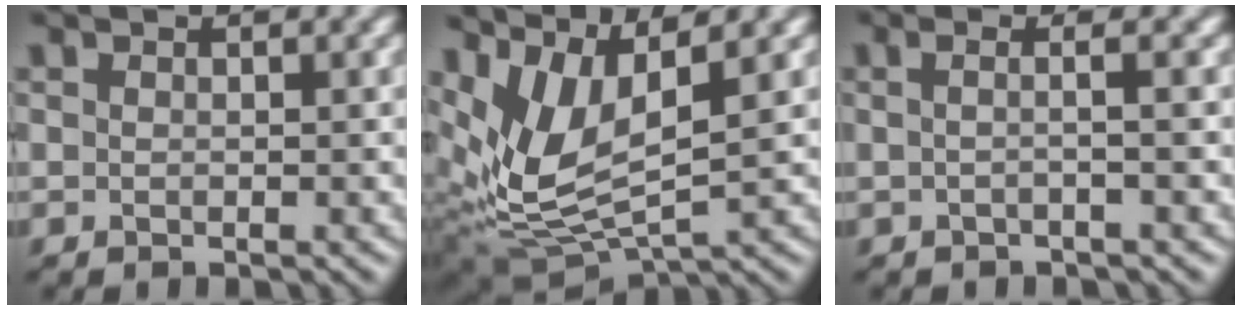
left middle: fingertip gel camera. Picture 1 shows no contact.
{"total": 7.1, "force": [2.6, 2.9, 5.9], "torque": [-0.142, -0.006, 0.058]}
{"total": 1.7, "force": [0.0, 0.2, 1.7], "torque": [-0.024, -0.007, -0.013]}